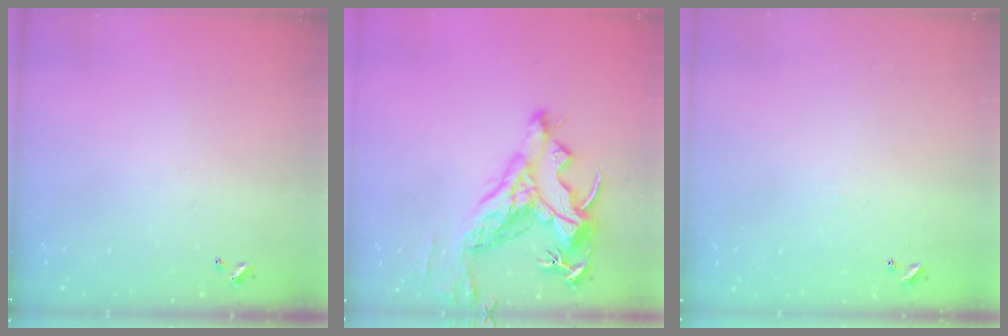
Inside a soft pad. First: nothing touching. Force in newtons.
{"total": 11.2, "press": 11.0, "slide": 2.4}
{"total": 7.7, "press": 7.7, "slide": 0.5}